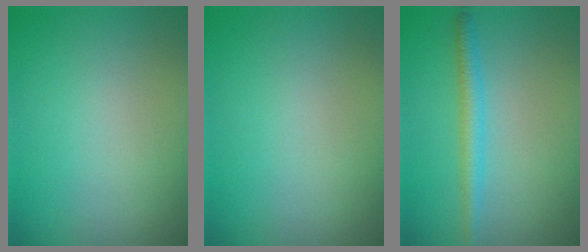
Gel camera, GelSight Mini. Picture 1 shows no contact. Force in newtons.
{"total": 0.0}
{"total": 2.1, "press": 2.1, "slide": 0.2}